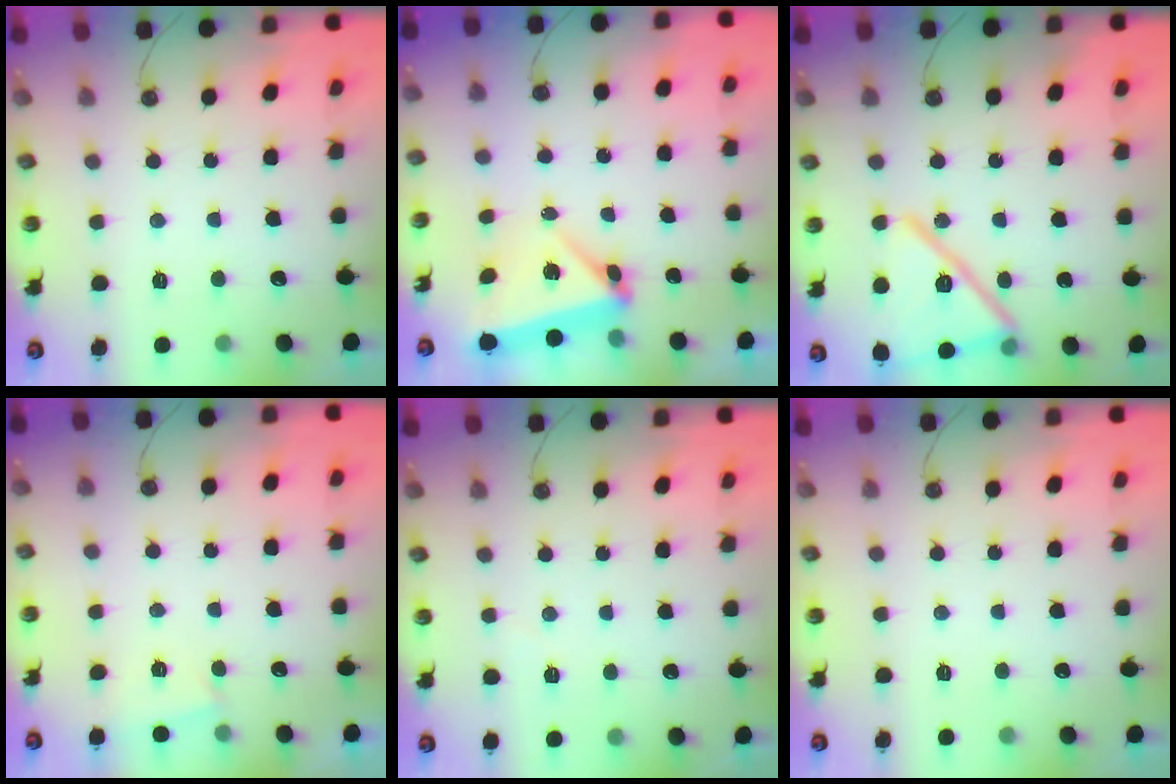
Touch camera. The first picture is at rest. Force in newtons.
{"total": 5.7, "press": 4.8, "slide": 3.1}
{"total": 21.2, "press": 18.4, "slide": 10.5}
{"total": 1.5, "press": 1.4, "slide": 0.4}
{"total": 3.0, "press": 3.0, "slide": 0.3}
{"total": 0.0}